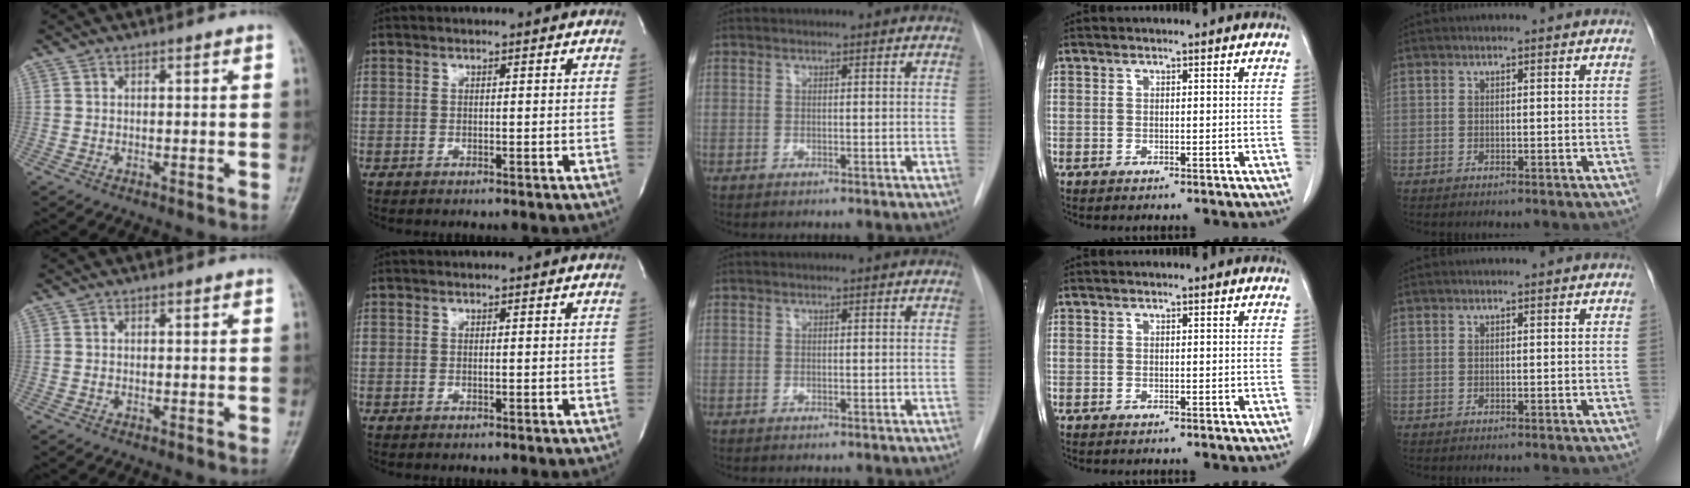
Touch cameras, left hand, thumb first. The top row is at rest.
{}